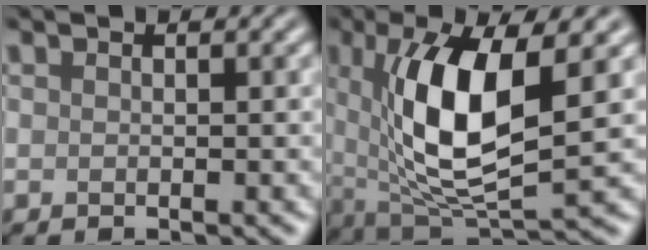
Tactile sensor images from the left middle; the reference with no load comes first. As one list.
[{"total": 10.0, "force": [1.7, 3.7, 9.2], "torque": [-0.171, -0.009, 0.033]}]